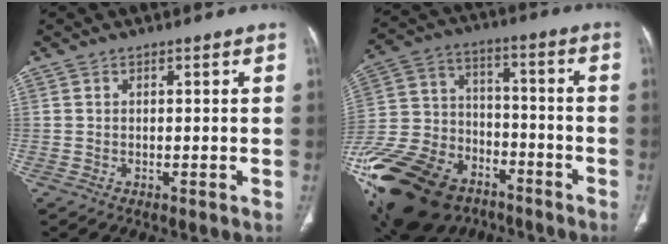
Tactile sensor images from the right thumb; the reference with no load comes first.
{"total": 33.0, "force": [-19.0, 20.8, 17.2], "torque": [-0.441, 0.037, -0.323]}